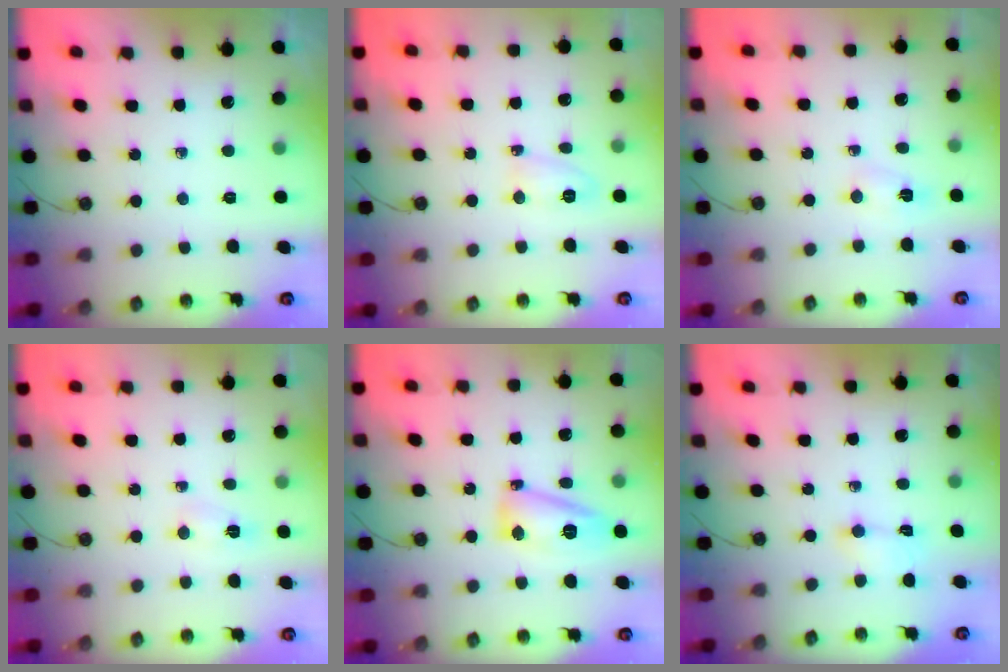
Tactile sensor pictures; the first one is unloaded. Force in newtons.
{"total": 4.2, "press": 4.0, "slide": 1.3}
{"total": 2.3, "press": 2.2, "slide": 0.4}
{"total": 3.9, "press": 3.9, "slide": 0.5}
{"total": 12.0, "press": 12.0, "slide": 1.2}
{"total": 2.6, "press": 2.5, "slide": 0.9}